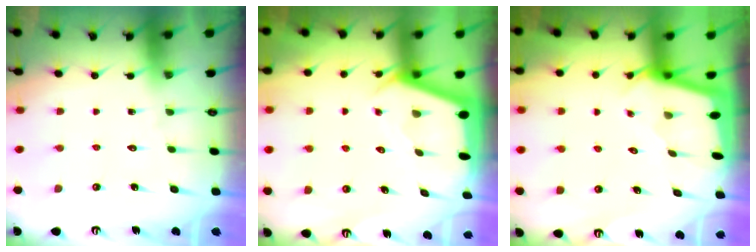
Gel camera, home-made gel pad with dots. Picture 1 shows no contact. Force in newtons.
{"total": 2.4, "press": 2.4, "slide": 0.3}
{"total": 1.6, "press": 1.6, "slide": 0.2}